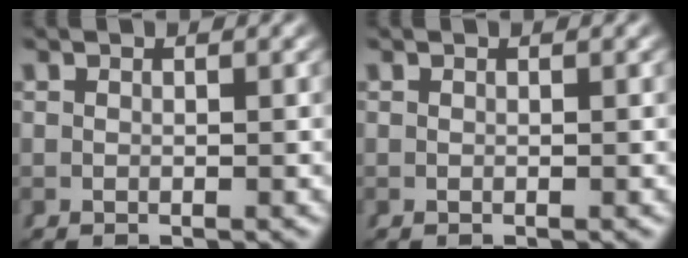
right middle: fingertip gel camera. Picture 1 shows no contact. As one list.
[{"total": 0.0}]